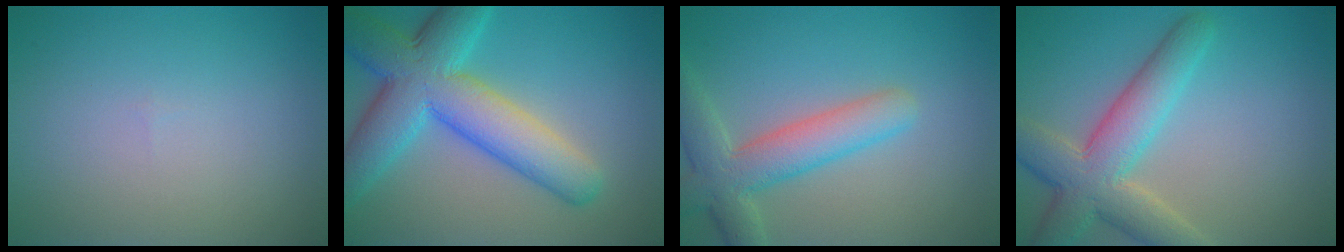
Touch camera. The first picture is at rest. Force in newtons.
{"total": 9.8, "press": 9.8, "slide": 0.3}
{"total": 5.4, "press": 5.4, "slide": 0.4}
{"total": 6.9, "press": 6.9, "slide": 0.5}